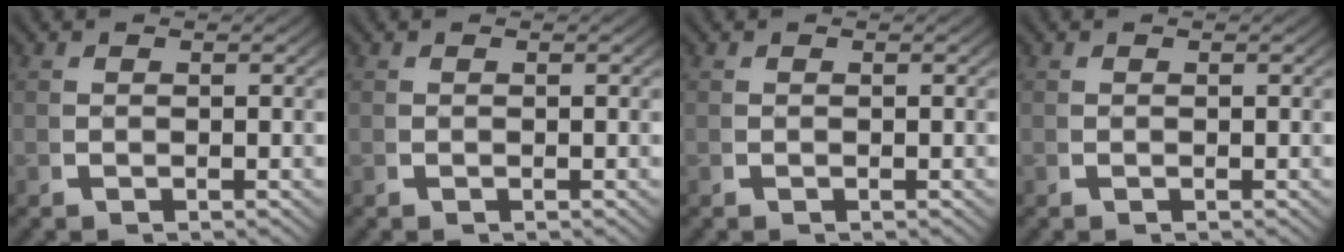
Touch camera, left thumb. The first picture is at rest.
{"total": 0.0}
{"total": 0.0}
{"total": 0.0}